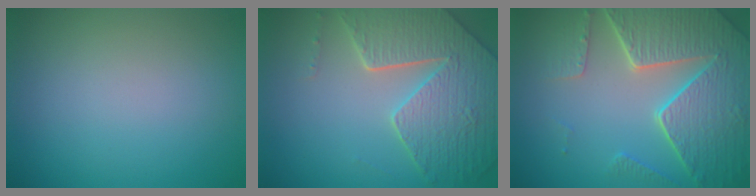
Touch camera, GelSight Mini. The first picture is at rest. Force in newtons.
{"total": 7.8, "press": 5.7, "slide": 5.3}
{"total": 8.3, "press": 6.1, "slide": 5.6}